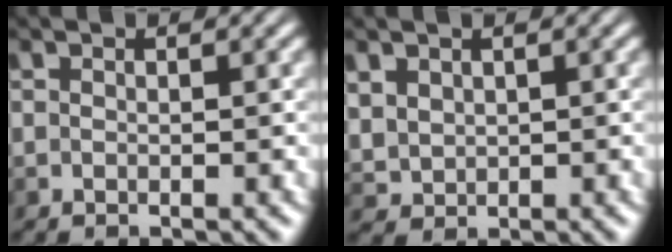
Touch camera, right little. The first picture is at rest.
{"total": 2.2, "force": [1.0, 1.8, 0.8], "torque": [-0.039, -0.003, 0.026]}